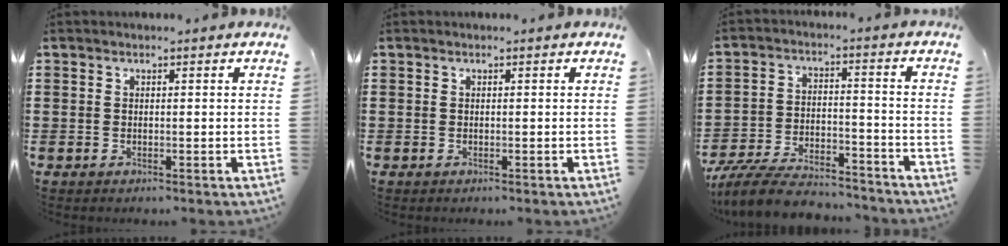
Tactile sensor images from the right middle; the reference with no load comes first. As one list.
[{"total": 0.0}, {"total": 8.4, "force": [-7.8, 1.3, 2.8], "torque": [-0.059, 0.013, -0.151]}]